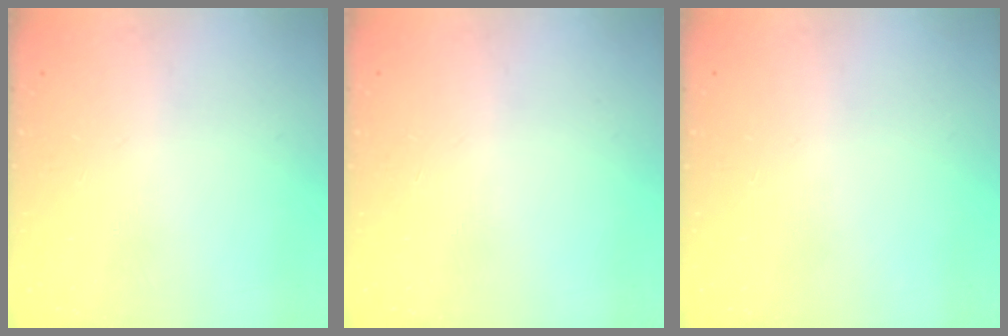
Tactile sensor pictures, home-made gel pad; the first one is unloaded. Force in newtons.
{"total": 0.0}
{"total": 0.0}